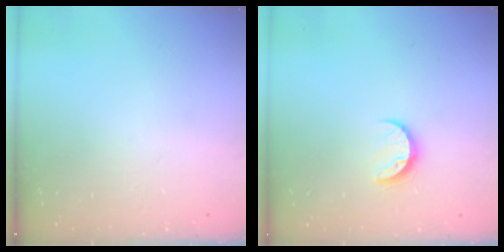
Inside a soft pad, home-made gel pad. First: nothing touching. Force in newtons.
{"total": 7.7, "press": 7.6, "slide": 0.6}